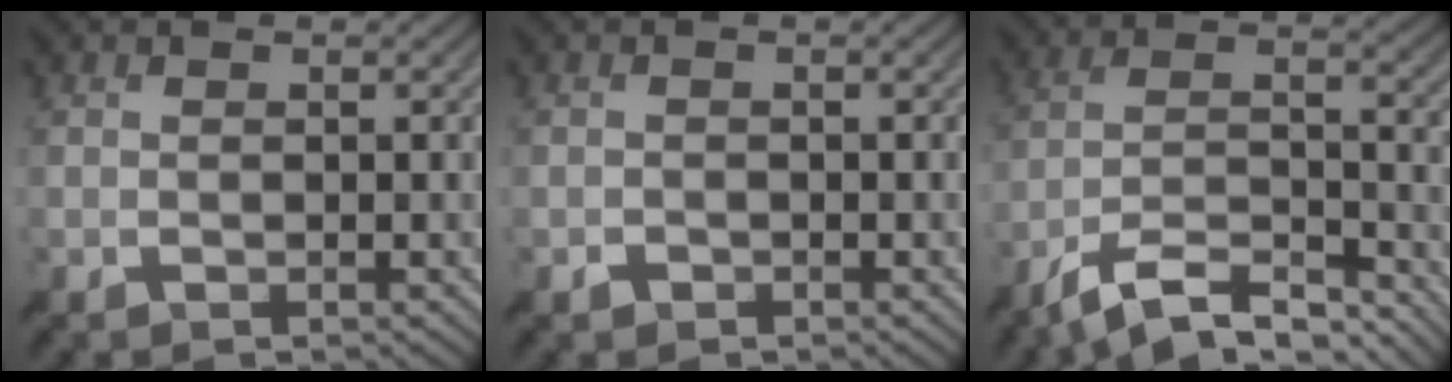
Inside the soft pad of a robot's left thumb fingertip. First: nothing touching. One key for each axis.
{"total": 0.9, "fx": -0.6, "fy": 0.6, "fz": 0.1, "tx": 0.003, "ty": -0.002, "tz": -0.013}
{"total": 11.3, "fx": -9.2, "fy": 2.6, "fz": 6.0, "tx": -0.113, "ty": 0.003, "tz": -0.165}